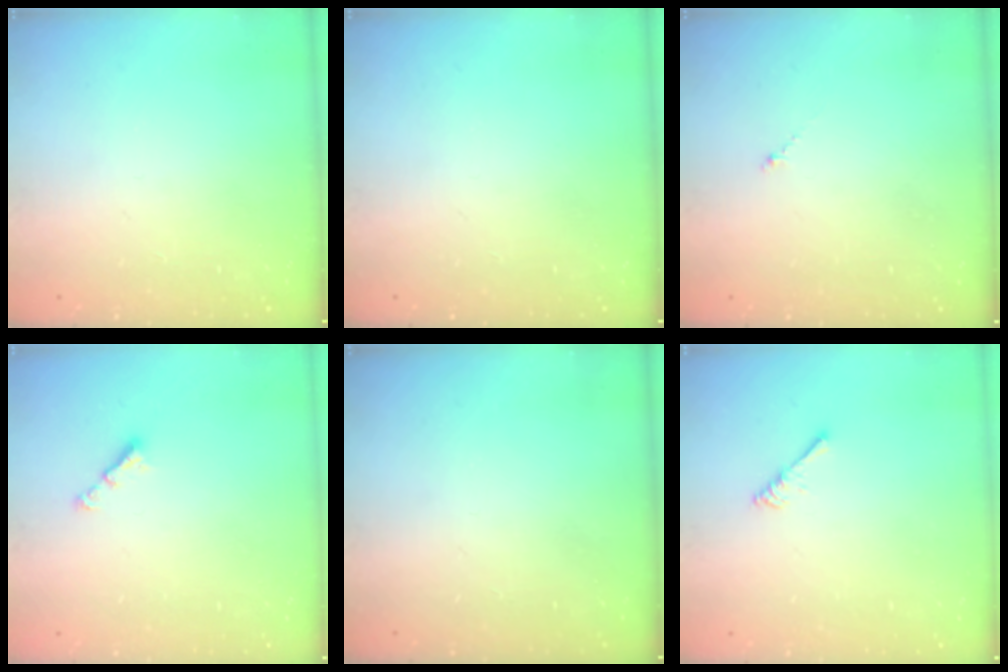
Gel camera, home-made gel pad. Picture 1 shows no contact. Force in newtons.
{"total": 0.0}
{"total": 0.7, "press": 0.6, "slide": 0.4}
{"total": 2.8, "press": 2.7, "slide": 0.5}
{"total": 0.0}
{"total": 2.7, "press": 2.6, "slide": 0.5}